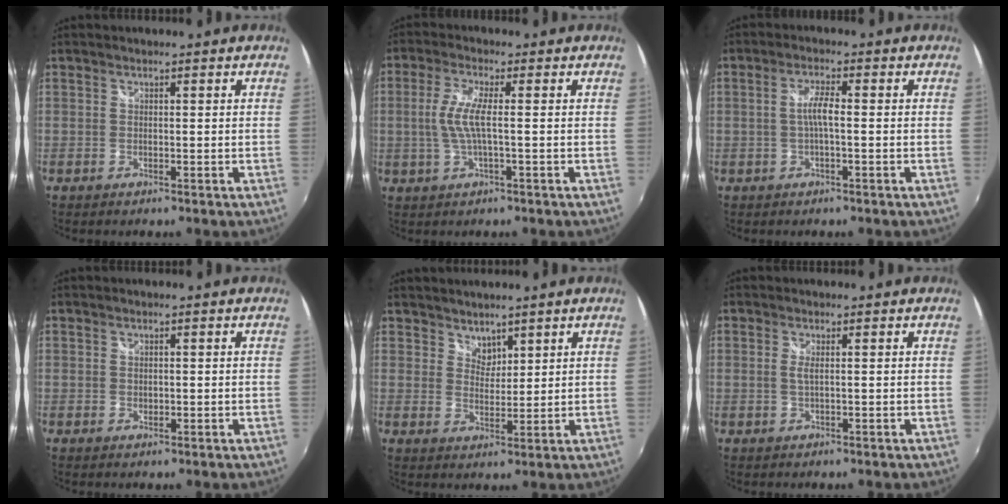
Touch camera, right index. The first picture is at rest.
{"total": 5.8, "force": [-0.3, 0.9, 5.7], "torque": [-0.118, 0.000, -0.004]}
{"total": 3.4, "force": [-0.4, 0.4, 3.3], "torque": [-0.065, 0.005, -0.006]}
{"total": 0.7, "force": [0.1, 0.6, 0.2], "torque": [-0.002, -0.001, 0.002]}
{"total": 3.2, "force": [2.6, 1.8, 0.4], "torque": [0.003, 0.005, 0.047]}
{"total": 1.2, "force": [0.0, 0.1, 1.2], "torque": [-0.023, 0.000, -0.001]}